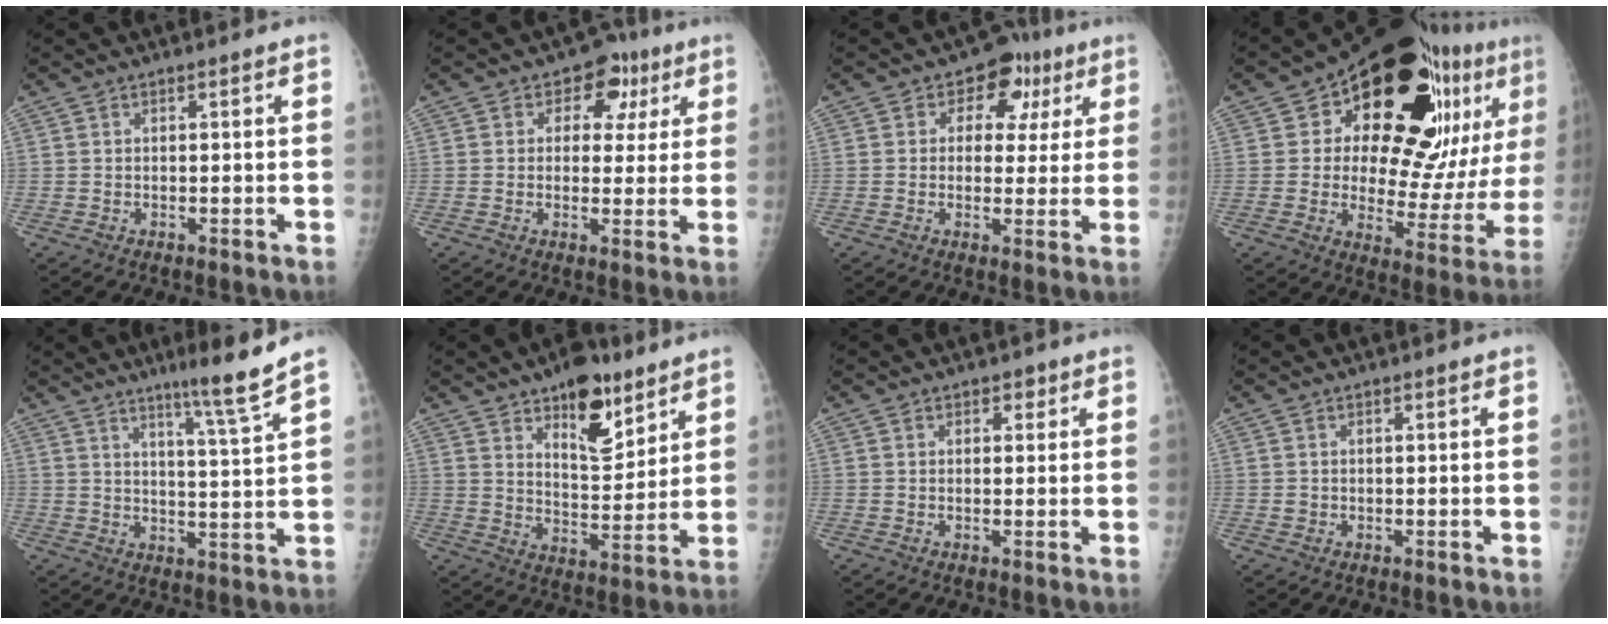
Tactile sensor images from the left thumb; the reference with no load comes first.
{"total": 8.3, "force": [3.0, 6.3, 4.5], "torque": [-0.004, -0.001, 0.032]}
{"total": 9.0, "force": [3.1, 6.9, 4.9], "torque": [-0.009, 0.003, 0.034]}
{"total": 27.8, "force": [12.2, 13.2, 21.2], "torque": [-0.243, -0.014, 0.180]}
{"total": 8.3, "force": [6.1, -1.3, 5.4], "torque": [-0.082, -0.051, 0.098]}
{"total": 13.7, "force": [8.4, 6.4, 8.8], "torque": [-0.095, -0.052, 0.133]}
{"total": 2.4, "force": [1.1, 1.8, 1.2], "torque": [0.005, -0.002, 0.010]}
{"total": 1.2, "force": [0.1, 1.1, 0.3], "torque": [0.001, 0.002, 0.002]}